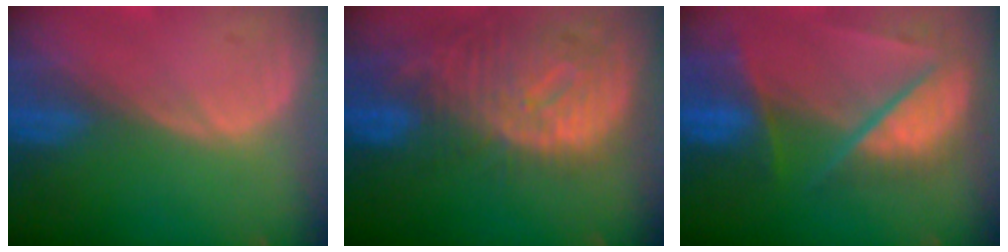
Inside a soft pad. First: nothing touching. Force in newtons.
{"total": 12.2, "press": 10.5, "slide": 6.2}
{"total": 9.3, "press": 8.1, "slide": 4.5}